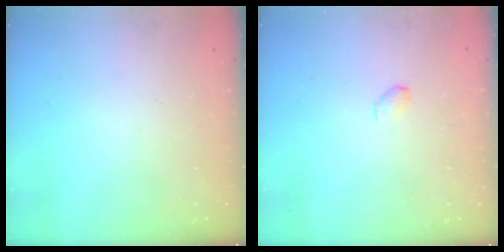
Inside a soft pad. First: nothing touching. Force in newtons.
{"total": 2.9, "press": 2.9, "slide": 0.5}